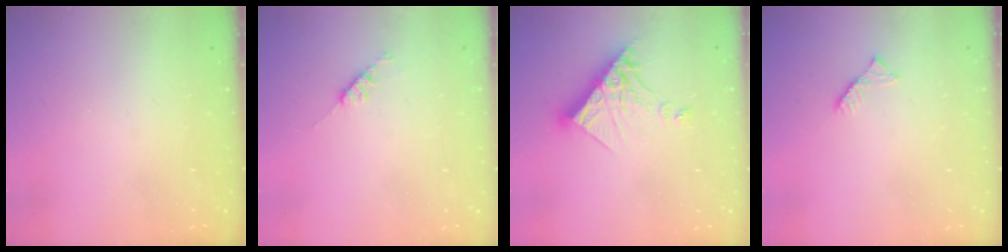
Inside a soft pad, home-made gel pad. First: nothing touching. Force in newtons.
{"total": 3.5, "press": 3.4, "slide": 0.6}
{"total": 12.7, "press": 12.6, "slide": 1.2}
{"total": 2.6, "press": 2.6, "slide": 0.4}